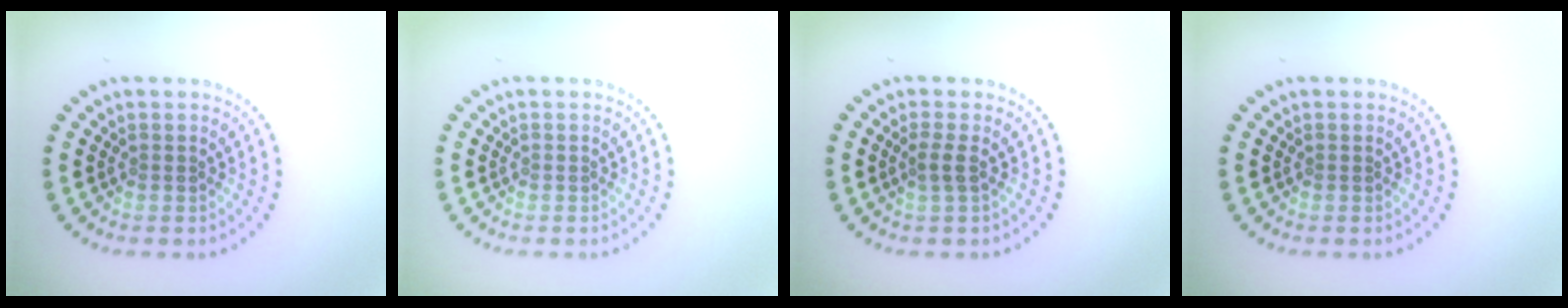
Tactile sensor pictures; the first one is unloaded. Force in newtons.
{"total": 0.0}
{"total": 1.5, "press": 1.0, "slide": 1.0}
{"total": 0.0}